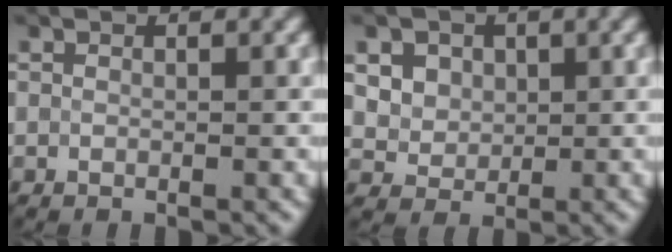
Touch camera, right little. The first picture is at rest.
{"total": 6.3, "force": [2.9, 4.7, 3.0], "torque": [-0.060, 0.012, 0.041]}